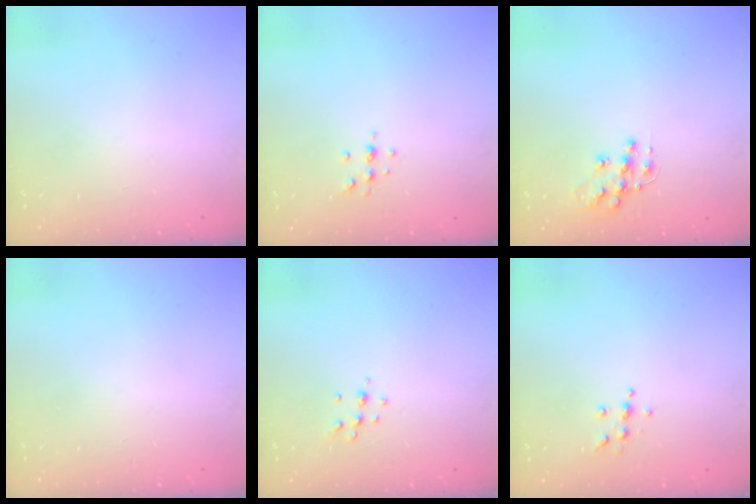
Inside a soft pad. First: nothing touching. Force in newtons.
{"total": 4.3, "press": 4.0, "slide": 1.4}
{"total": 10.7, "press": 10.7, "slide": 0.7}
{"total": 0.0}
{"total": 5.7, "press": 5.6, "slide": 1.0}
{"total": 5.0, "press": 4.9, "slide": 0.5}